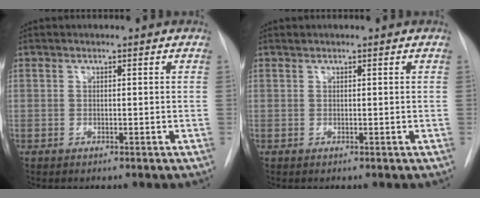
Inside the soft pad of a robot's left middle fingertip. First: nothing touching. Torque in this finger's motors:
{"motor_torque": [0.26, -0.16, -0.05, -0.01]}